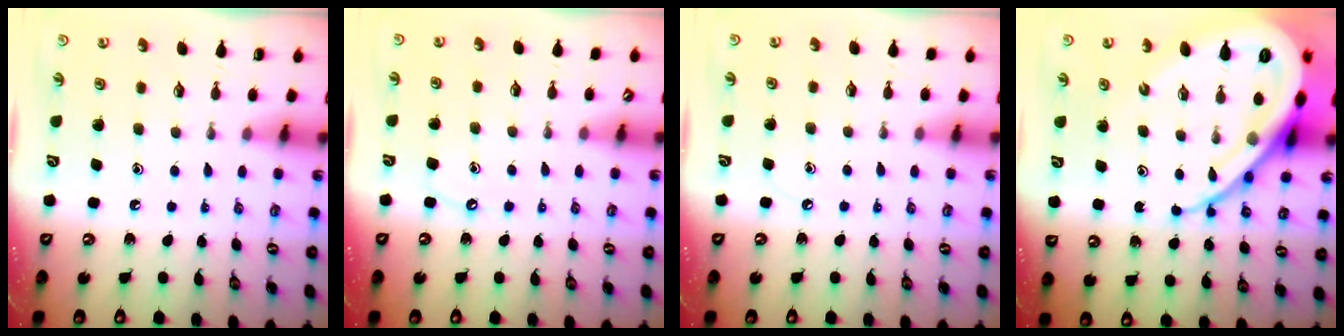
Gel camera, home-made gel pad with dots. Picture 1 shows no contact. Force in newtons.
{"total": 4.7, "press": 4.6, "slide": 0.6}
{"total": 2.5, "press": 2.5, "slide": 0.4}
{"total": 19.7, "press": 19.6, "slide": 2.1}